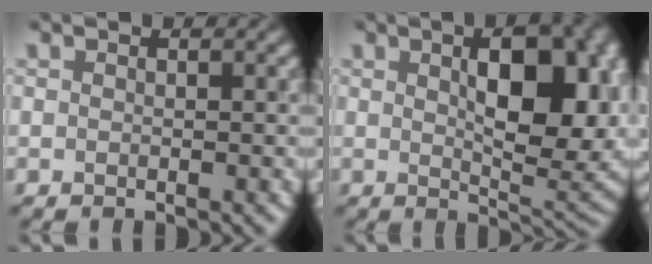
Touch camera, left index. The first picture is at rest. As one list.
[{"total": 11.0, "force": [2.0, 4.8, 9.8], "torque": [-0.130, 0.002, 0.037]}]